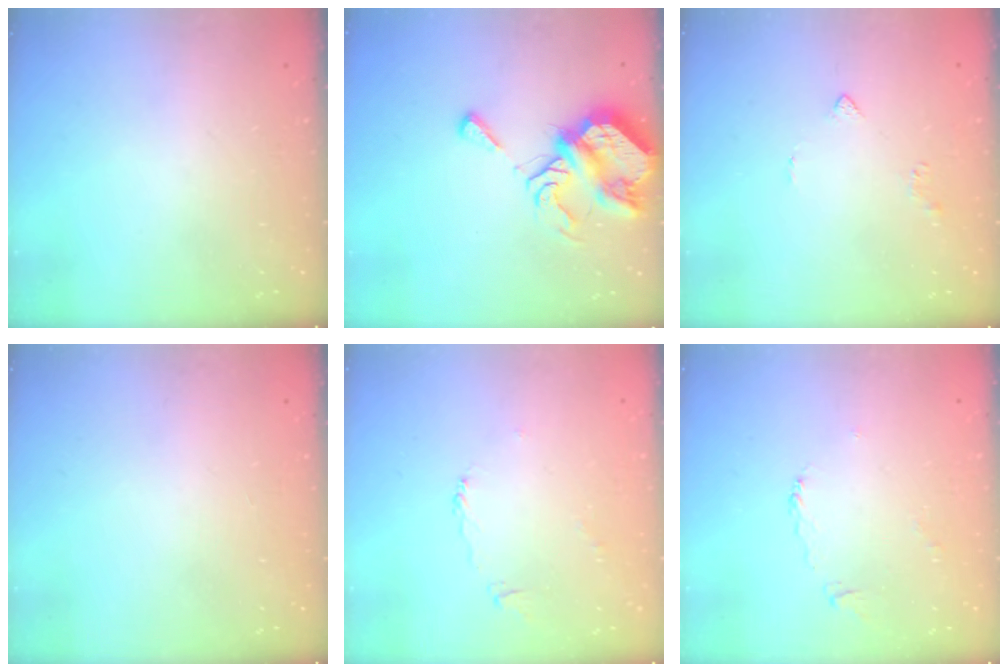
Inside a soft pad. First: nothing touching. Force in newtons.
{"total": 9.6, "press": 9.6, "slide": 1.1}
{"total": 2.8, "press": 2.8, "slide": 0.6}
{"total": 2.4, "press": 2.3, "slide": 0.2}
{"total": 2.4, "press": 2.3, "slide": 0.7}
{"total": 2.3, "press": 2.2, "slide": 0.7}